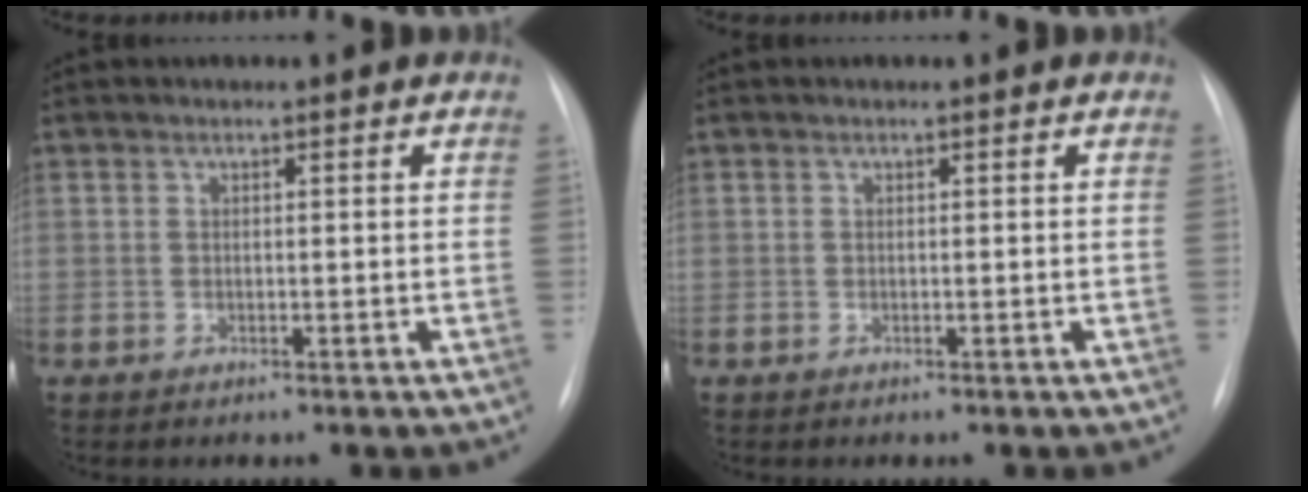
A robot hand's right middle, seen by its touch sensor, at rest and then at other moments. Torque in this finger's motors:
{"motor_torque": [-0.26, -0.42, 0.03, 0.01]}